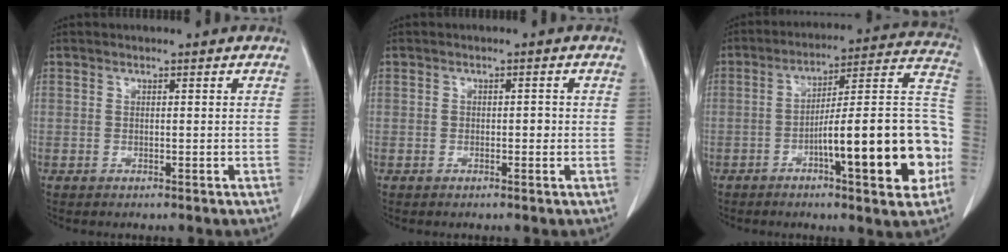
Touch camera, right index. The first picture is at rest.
{"total": 1.3, "force": [-0.2, 0.8, 1.0], "torque": [-0.013, 0.005, -0.001]}
{"total": 20.1, "force": [-5.9, 2.9, 19.0], "torque": [-0.216, 0.031, -0.080]}